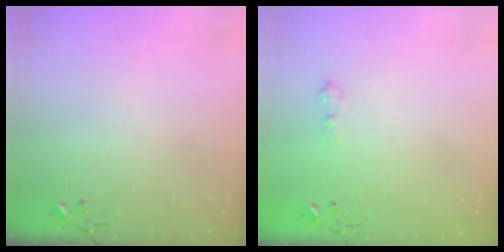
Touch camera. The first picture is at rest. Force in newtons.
{"total": 7.0, "press": 6.9, "slide": 0.9}